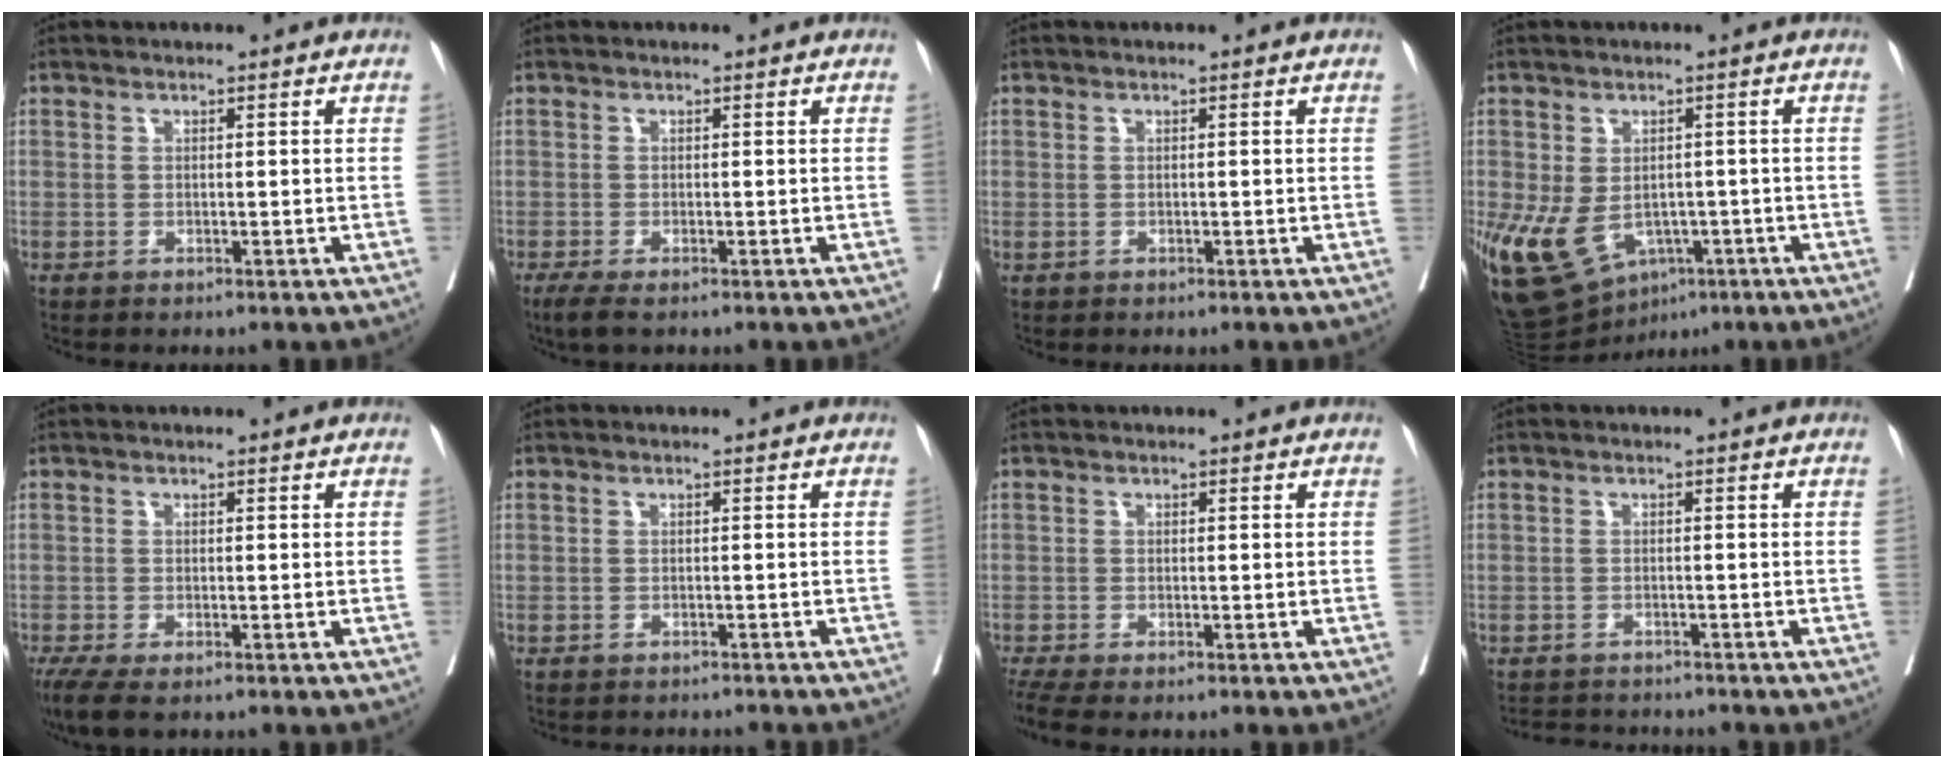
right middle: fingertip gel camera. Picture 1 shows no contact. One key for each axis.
{"total": 2.7, "fx": -1.9, "fy": 0.6, "fz": 1.8, "tx": -0.032, "ty": -0.009, "tz": -0.030}
{"total": 0.0}
{"total": 14.2, "fx": -5.8, "fy": 9.7, "fz": 8.6, "tx": -0.181, "ty": -0.008, "tz": -0.076}
{"total": 5.3, "fx": -3.8, "fy": 1.4, "fz": 3.4, "tx": -0.058, "ty": -0.016, "tz": -0.062}
{"total": 6.3, "fx": -6.1, "fy": 1.0, "fz": 1.5, "tx": -0.012, "ty": -0.006, "tz": -0.071}
{"total": 4.7, "fx": -3.9, "fy": 0.6, "fz": 2.5, "tx": -0.043, "ty": -0.011, "tz": -0.069}
{"total": 5.1, "fx": -5.0, "fy": 1.0, "fz": 0.5, "tx": 0.000, "ty": -0.003, "tz": -0.077}